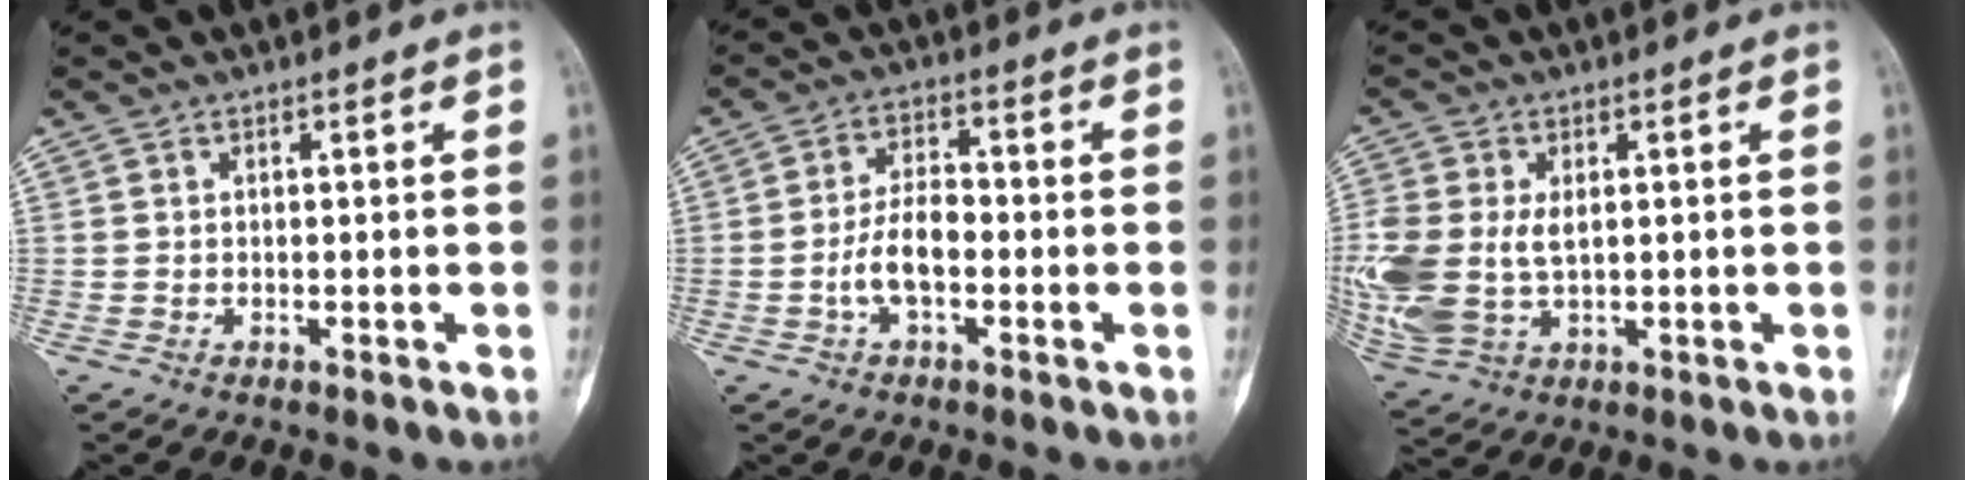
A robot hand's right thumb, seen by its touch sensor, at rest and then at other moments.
{"total": 6.7, "force": [-1.9, 3.2, 5.6], "torque": [-0.104, 0.023, -0.036]}
{"total": 15.2, "force": [0.2, 10.1, 11.4], "torque": [-0.300, -0.006, 0.021]}